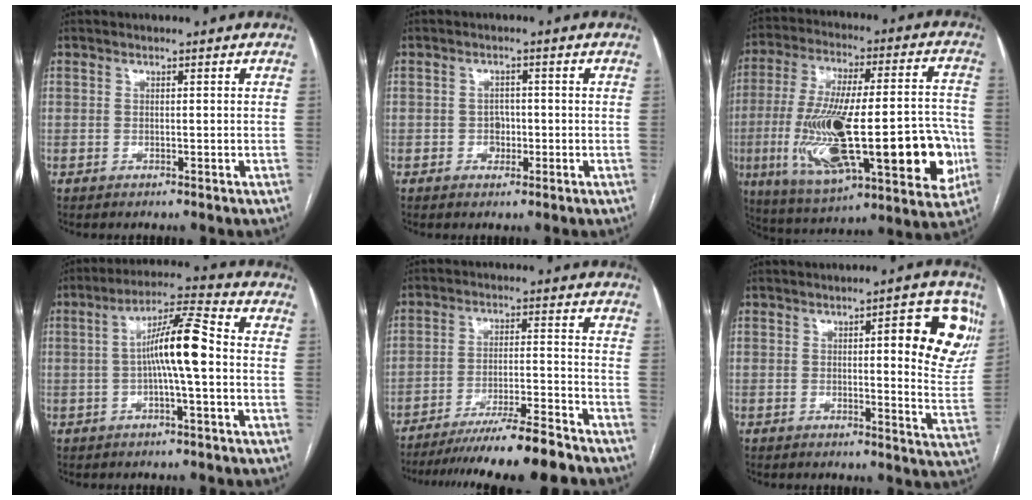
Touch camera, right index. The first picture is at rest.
{"total": 2.2, "force": [-0.6, 1.9, 1.1], "torque": [-0.010, 0.008, -0.004]}
{"total": 30.1, "force": [-6.7, 8.0, 28.2], "torque": [-0.453, -0.007, -0.087]}
{"total": 9.3, "force": [-0.6, 0.5, 9.2], "torque": [-0.164, 0.022, -0.017]}
{"total": 13.4, "force": [-11.6, -0.4, 6.6], "torque": [-0.091, -0.013, -0.186]}
{"total": 11.4, "force": [3.8, 2.3, 10.5], "torque": [-0.110, -0.003, 0.038]}